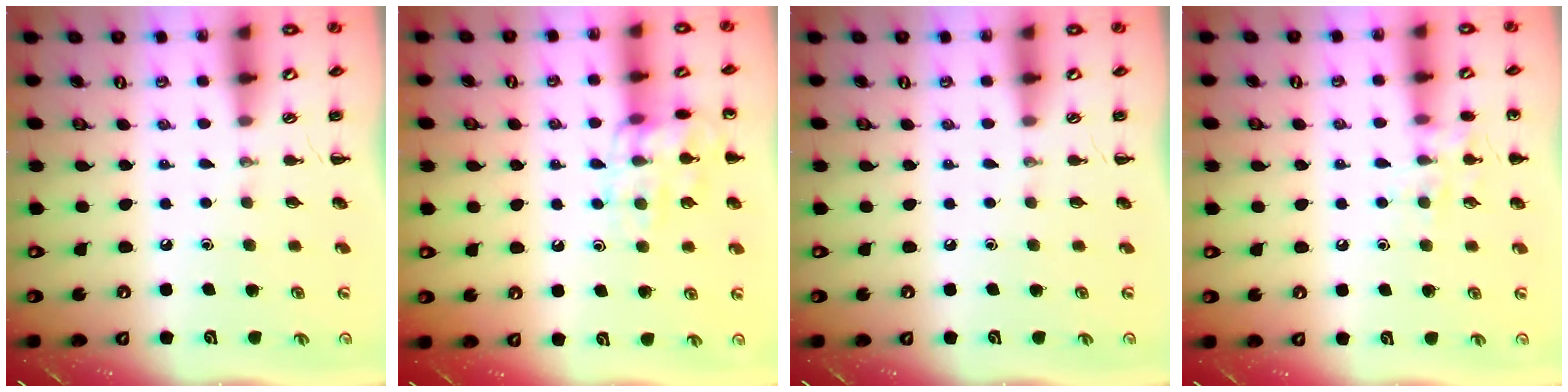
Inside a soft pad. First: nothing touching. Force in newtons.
{"total": 12.2, "press": 12.2, "slide": 0.5}
{"total": 0.0}
{"total": 9.1, "press": 9.0, "slide": 1.5}